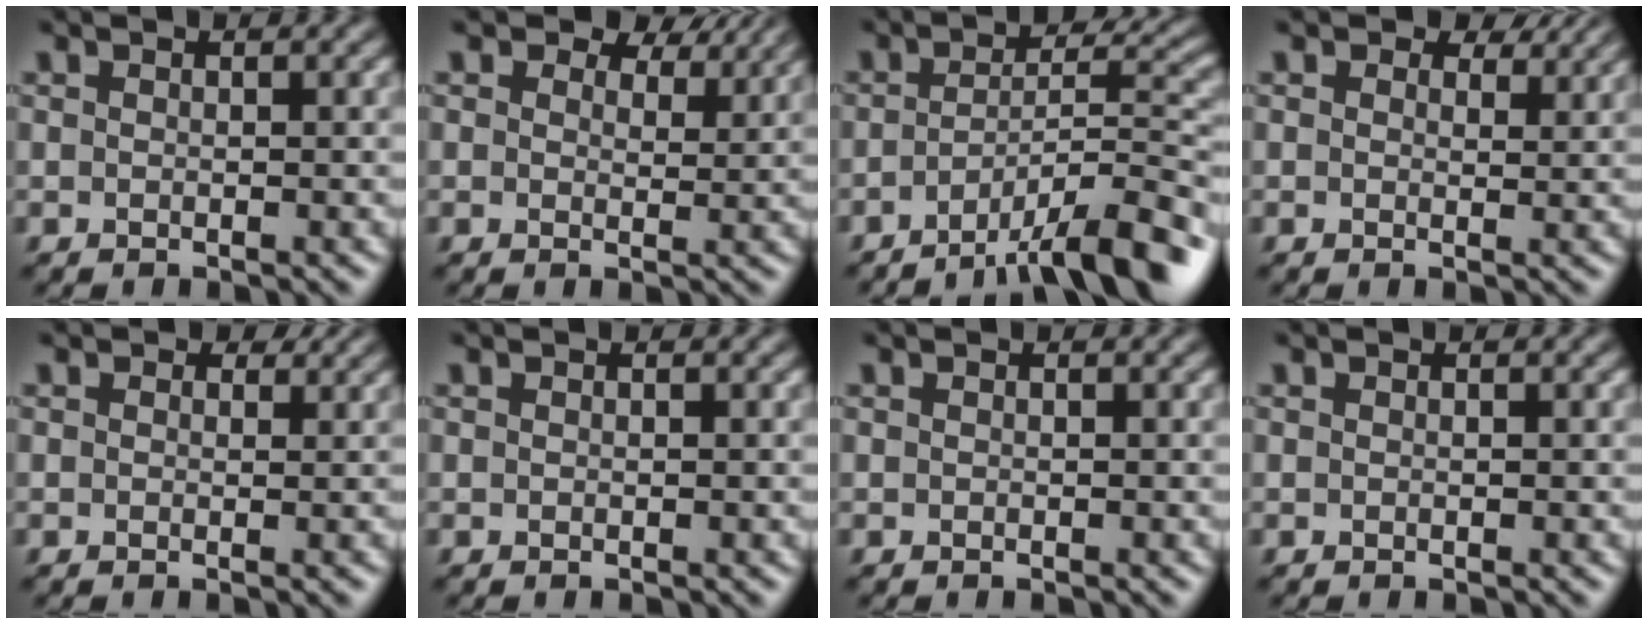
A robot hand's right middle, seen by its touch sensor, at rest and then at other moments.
{"total": 4.4, "force": [3.3, 2.0, 2.0], "torque": [-0.037, -0.003, 0.042]}
{"total": 8.9, "force": [-5.6, 1.9, 6.6], "torque": [-0.090, 0.006, -0.091]}
{"total": 2.7, "force": [2.0, 1.4, 1.2], "torque": [-0.026, -0.003, 0.023]}
{"total": 1.0, "force": [0.8, 0.5, 0.3], "torque": [-0.008, -0.005, 0.008]}
{"total": 0.0}
{"total": 0.0}
{"total": 0.0}